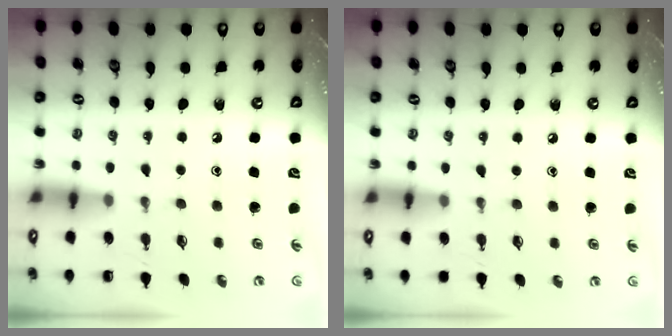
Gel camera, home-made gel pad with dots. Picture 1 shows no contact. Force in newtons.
{"total": 2.6, "press": 2.6, "slide": 0.3}